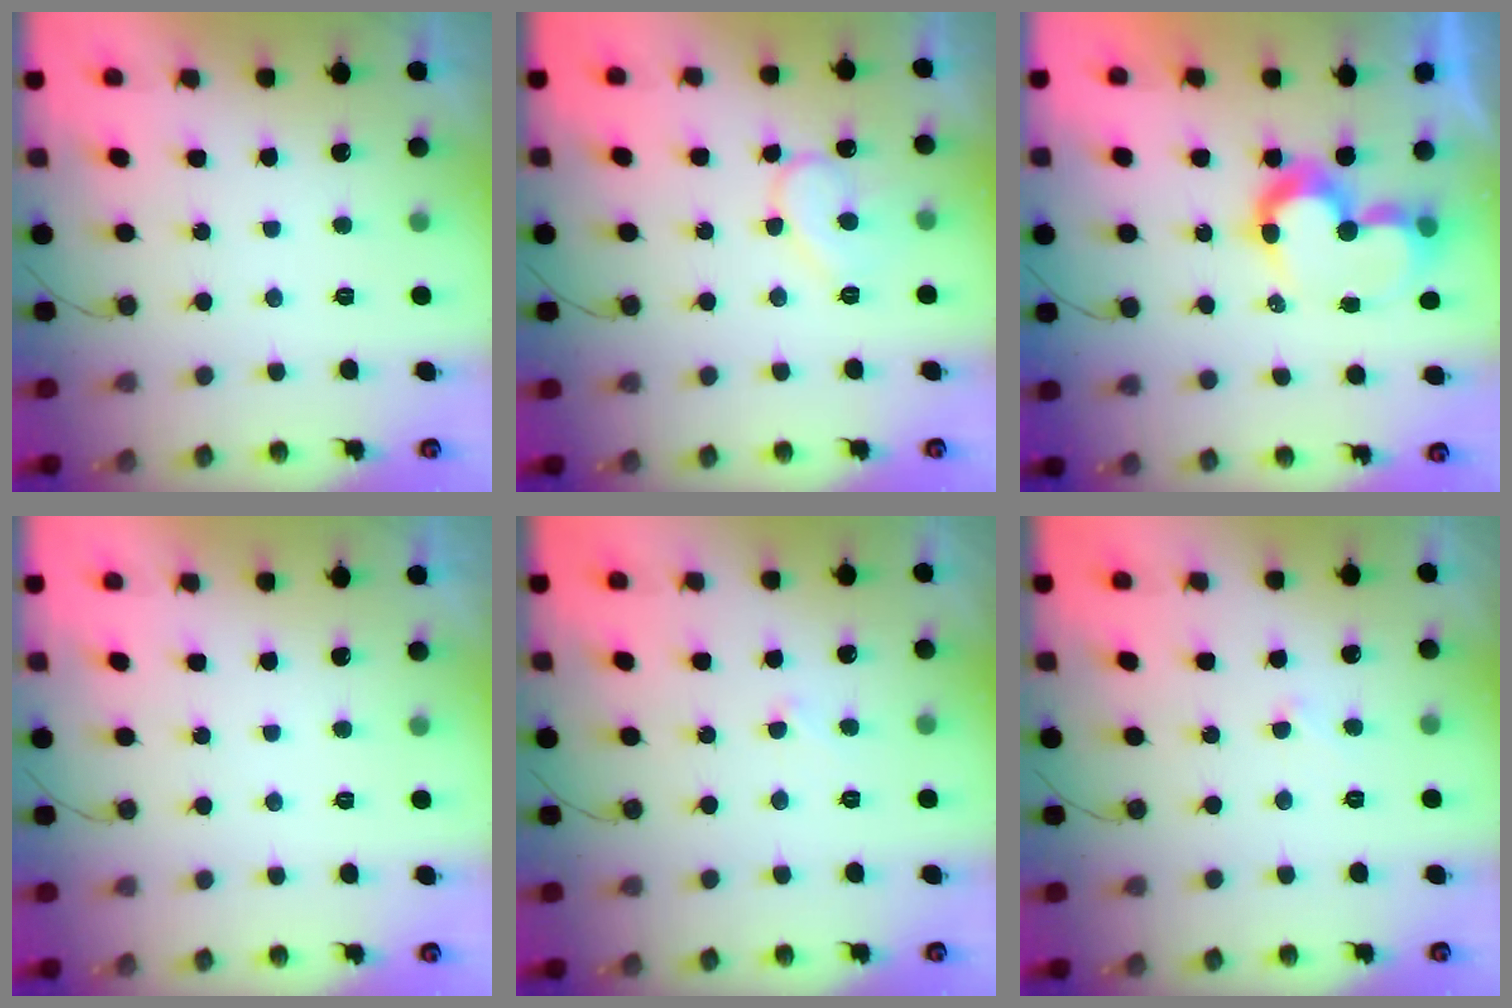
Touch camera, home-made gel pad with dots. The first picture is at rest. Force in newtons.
{"total": 9.8, "press": 9.7, "slide": 0.9}
{"total": 9.6, "press": 9.5, "slide": 0.9}
{"total": 0.0}
{"total": 3.1, "press": 3.1, "slide": 0.2}
{"total": 3.1, "press": 3.1, "slide": 0.2}